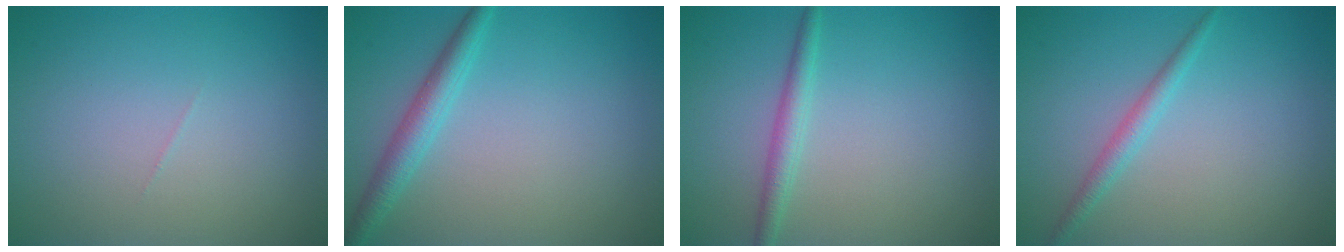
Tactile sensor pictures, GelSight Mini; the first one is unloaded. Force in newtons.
{"total": 2.6, "press": 2.6, "slide": 0.1}
{"total": 1.9, "press": 1.9, "slide": 0.1}
{"total": 1.7, "press": 1.7, "slide": 0.1}